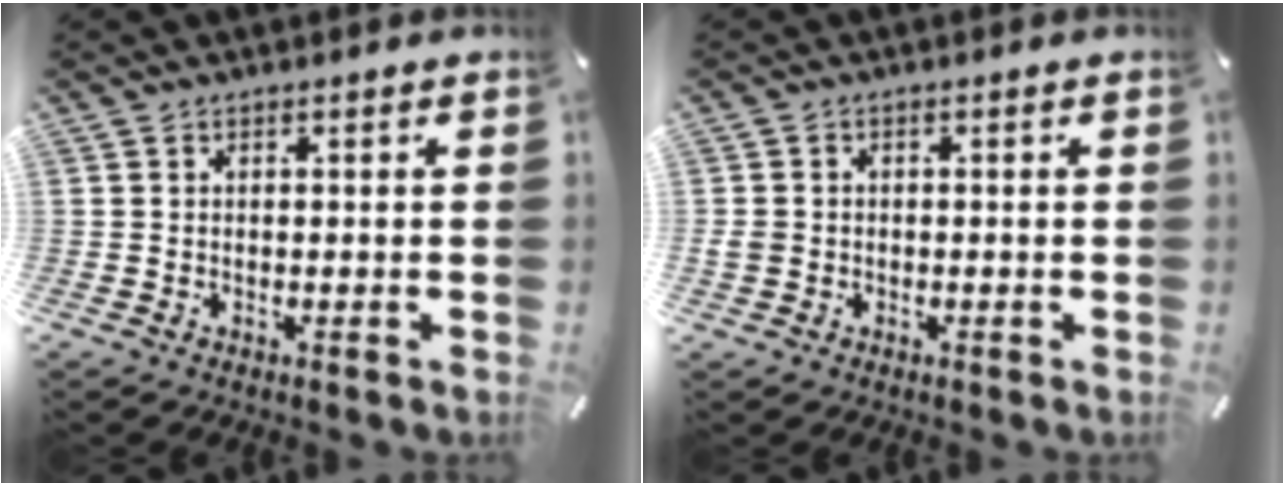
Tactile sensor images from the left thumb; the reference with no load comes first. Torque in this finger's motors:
{"motor_torque": [0.02, 0.03, -0.03, 0.03, 0.06]}